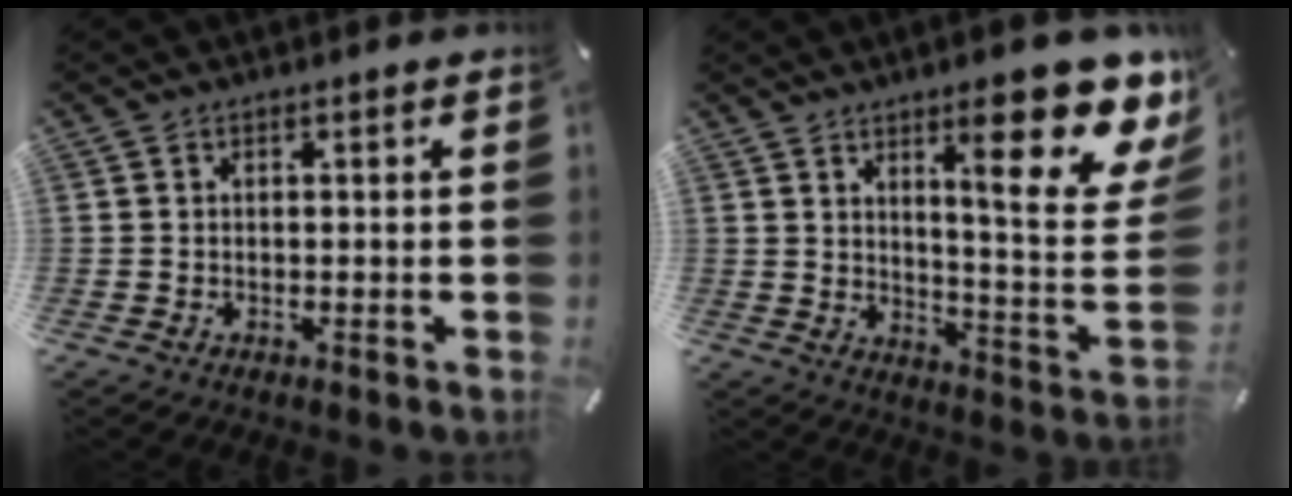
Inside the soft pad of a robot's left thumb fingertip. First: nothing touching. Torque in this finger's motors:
{"motor_torque": [1.12, 1.05, 2.01, -0.40, 0.26]}